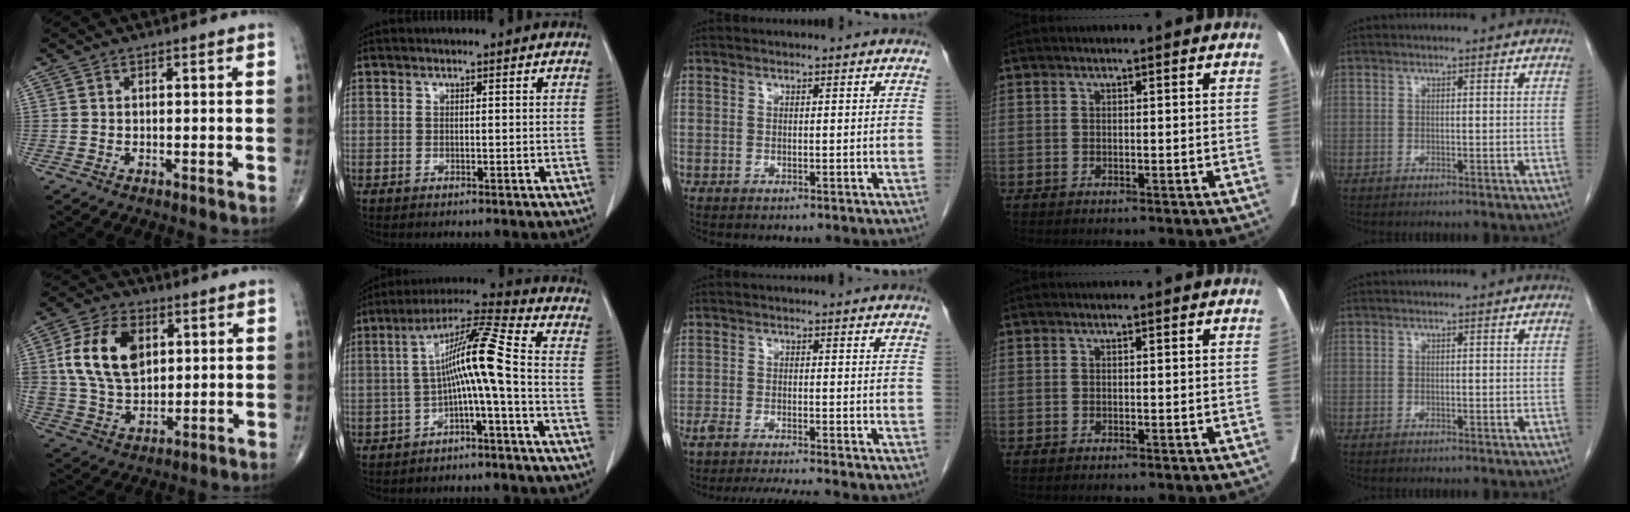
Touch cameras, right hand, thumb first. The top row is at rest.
{"thumb": {"total": 15.3, "force": [3.8, 10.0, 11.0], "torque": [-0.191, -0.003, 0.074]}, "index": {"total": 9.6, "force": [-1.6, -0.8, 9.4], "torque": [-0.161, 0.029, -0.033]}, "middle": {"total": 8.0, "force": [-7.4, -0.4, 3.2], "torque": [-0.043, -0.010, -0.117]}}